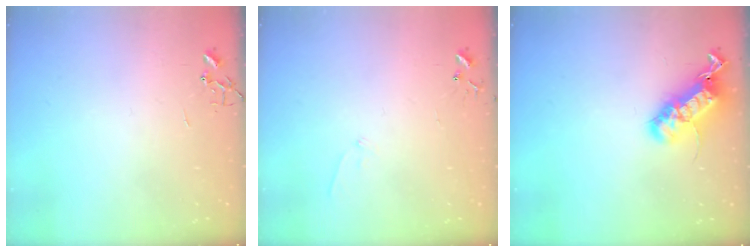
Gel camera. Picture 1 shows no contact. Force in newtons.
{"total": 6.0, "press": 5.9, "slide": 0.8}
{"total": 20.4, "press": 20.4, "slide": 0.4}